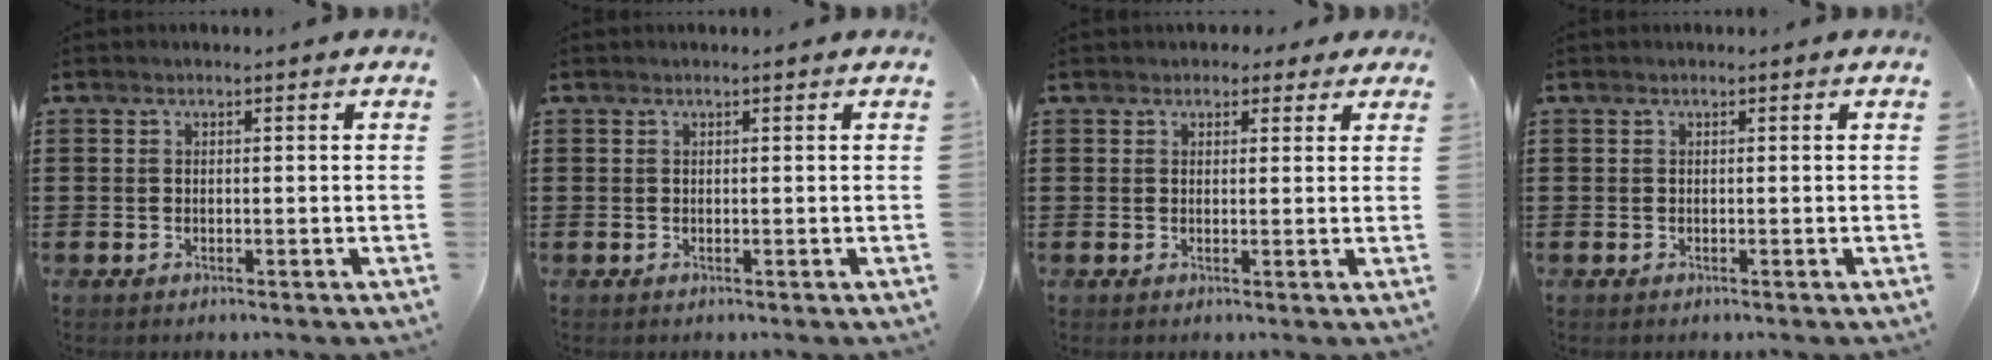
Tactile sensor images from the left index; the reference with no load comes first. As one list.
[{"total": 0.0}, {"total": 2.0, "force": [1.5, 1.3, 0.3], "torque": [-0.005, 0.006, 0.026]}, {"total": 0.0}]